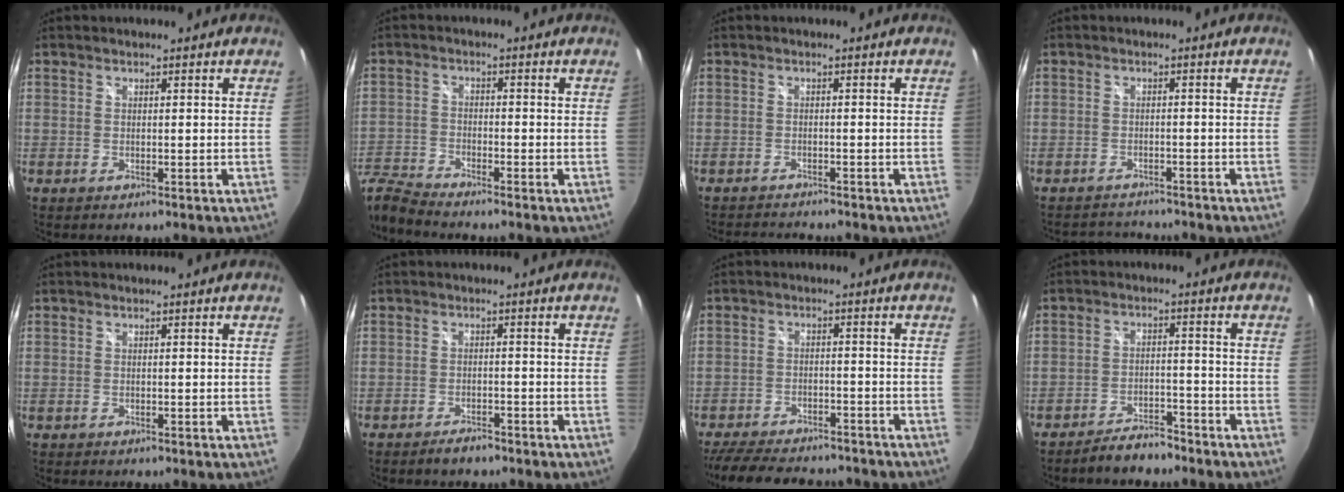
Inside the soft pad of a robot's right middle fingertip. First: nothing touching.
{"total": 7.5, "force": [-7.2, 0.6, 2.1], "torque": [-0.066, -0.015, -0.151]}
{"total": 5.7, "force": [-5.4, 0.2, 1.7], "torque": [-0.042, -0.018, -0.088]}
{"total": 4.5, "force": [-4.4, 1.2, 0.2], "torque": [-0.015, 0.013, -0.067]}
{"total": 0.0}
{"total": 3.0, "force": [-2.6, 1.0, 1.2], "torque": [-0.031, 0.000, -0.042]}
{"total": 15.2, "force": [-13.0, 4.9, 6.2], "torque": [-0.144, -0.002, -0.192]}
{"total": 6.0, "force": [-5.4, 1.8, 2.0], "torque": [-0.057, 0.008, -0.081]}